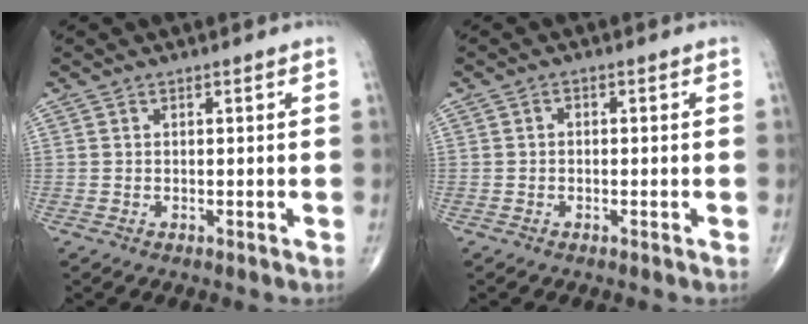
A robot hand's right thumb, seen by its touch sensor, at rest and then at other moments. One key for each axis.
{"total": 0.8, "fx": -0.2, "fy": 0.6, "fz": 0.4, "tx": 0.001, "ty": 0.003, "tz": -0.010}